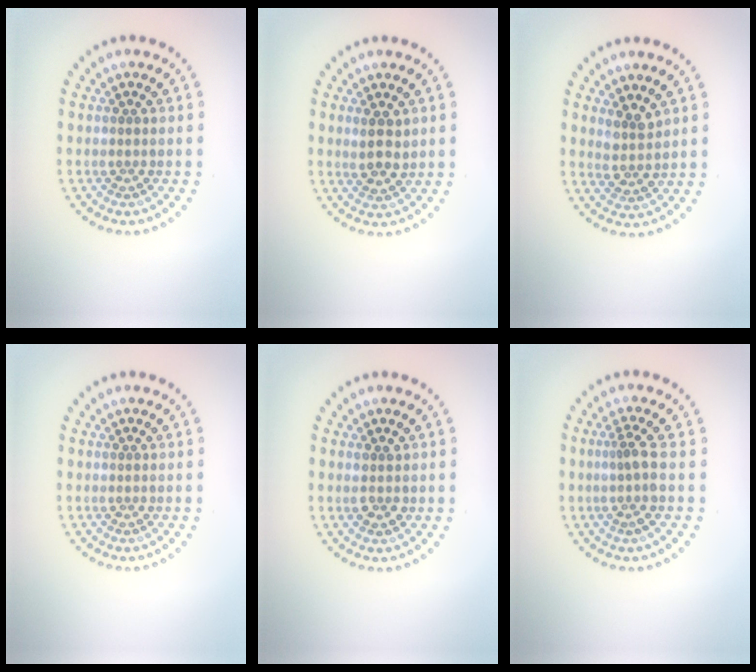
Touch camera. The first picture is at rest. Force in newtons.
{"total": 2.3, "press": 2.2, "slide": 0.8}
{"total": 2.2, "press": 1.8, "slide": 1.3}
{"total": 0.0}
{"total": 1.4, "press": 1.3, "slide": 0.3}
{"total": 2.0, "press": 1.4, "slide": 1.4}